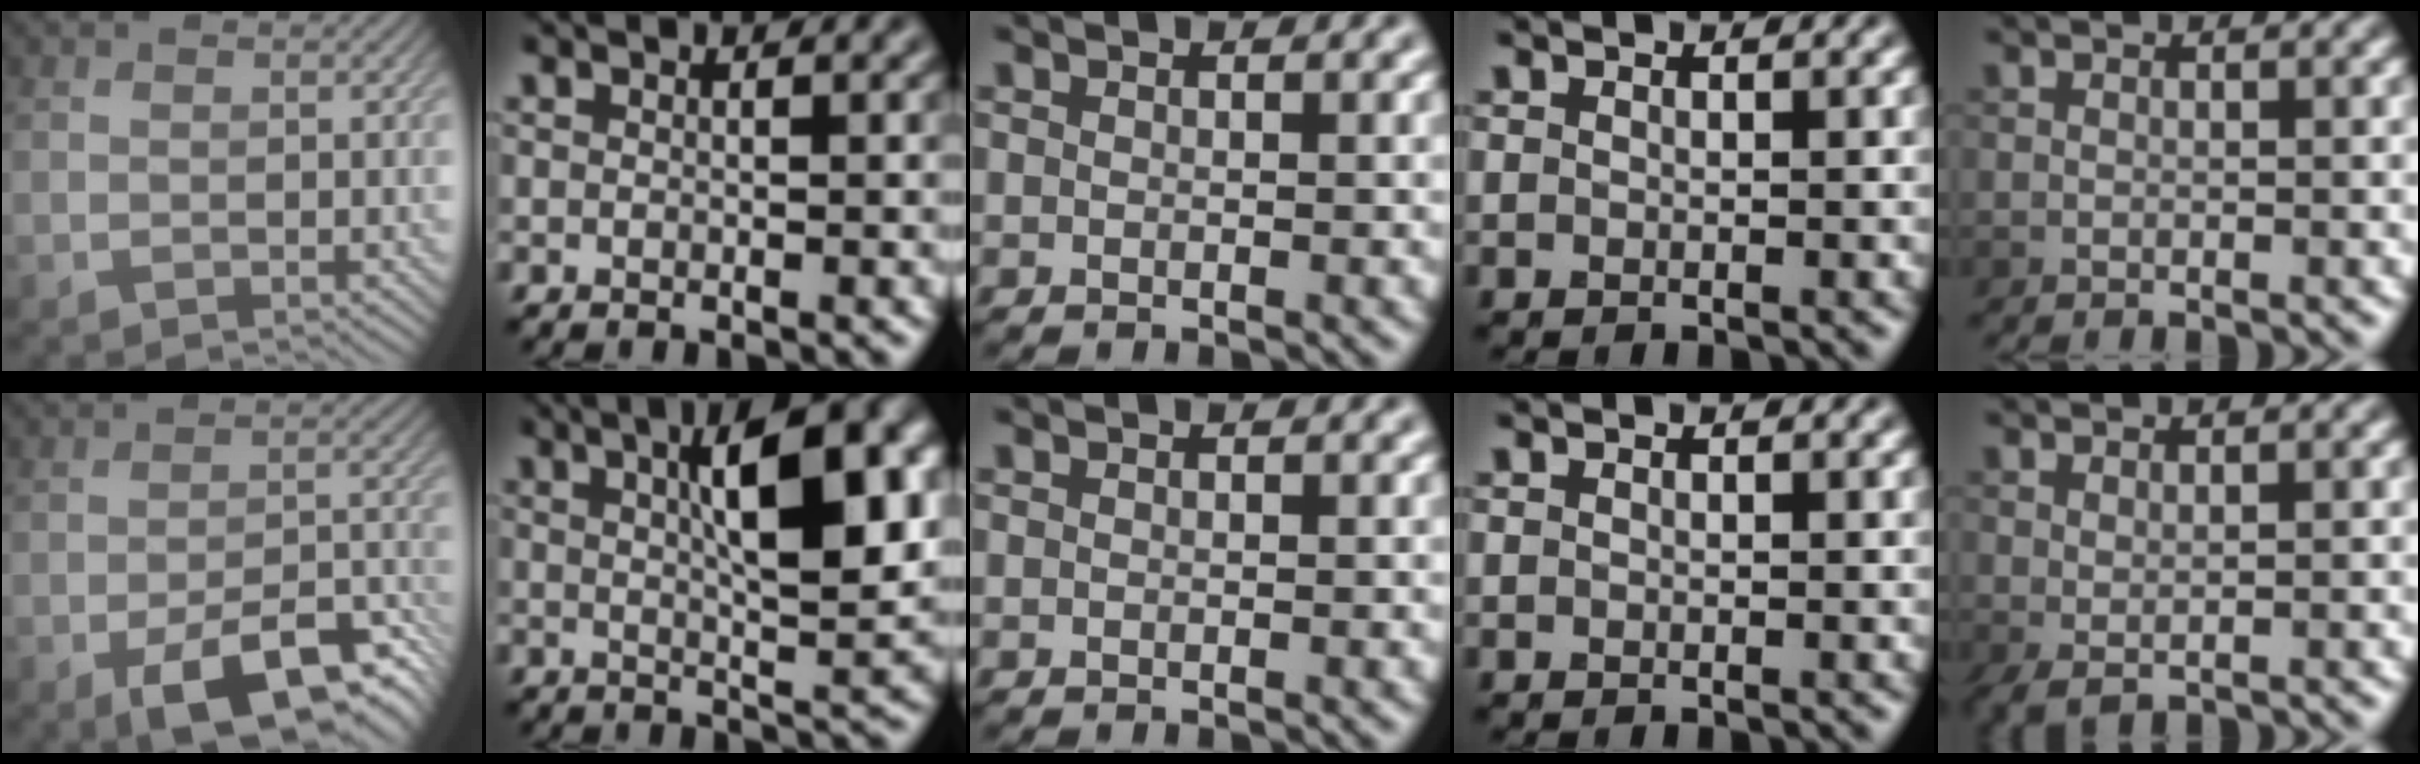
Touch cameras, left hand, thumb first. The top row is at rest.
{"thumb": {"total": 10.3, "force": [-5.7, 4.2, 7.4], "torque": [-0.114, -0.012, -0.084]}, "index": {"total": 10.6, "force": [2.9, 3.0, 9.7], "torque": [-0.131, 0.013, 0.044]}, "little": {"total": 1.1, "force": [0.4, 0.4, 0.9], "torque": [-0.022, 0.000, 0.012]}}